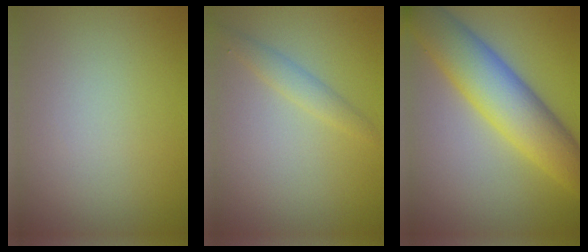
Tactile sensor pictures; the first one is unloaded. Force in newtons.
{"total": 1.6, "press": 1.6, "slide": 0.1}
{"total": 8.3, "press": 8.3, "slide": 0.3}